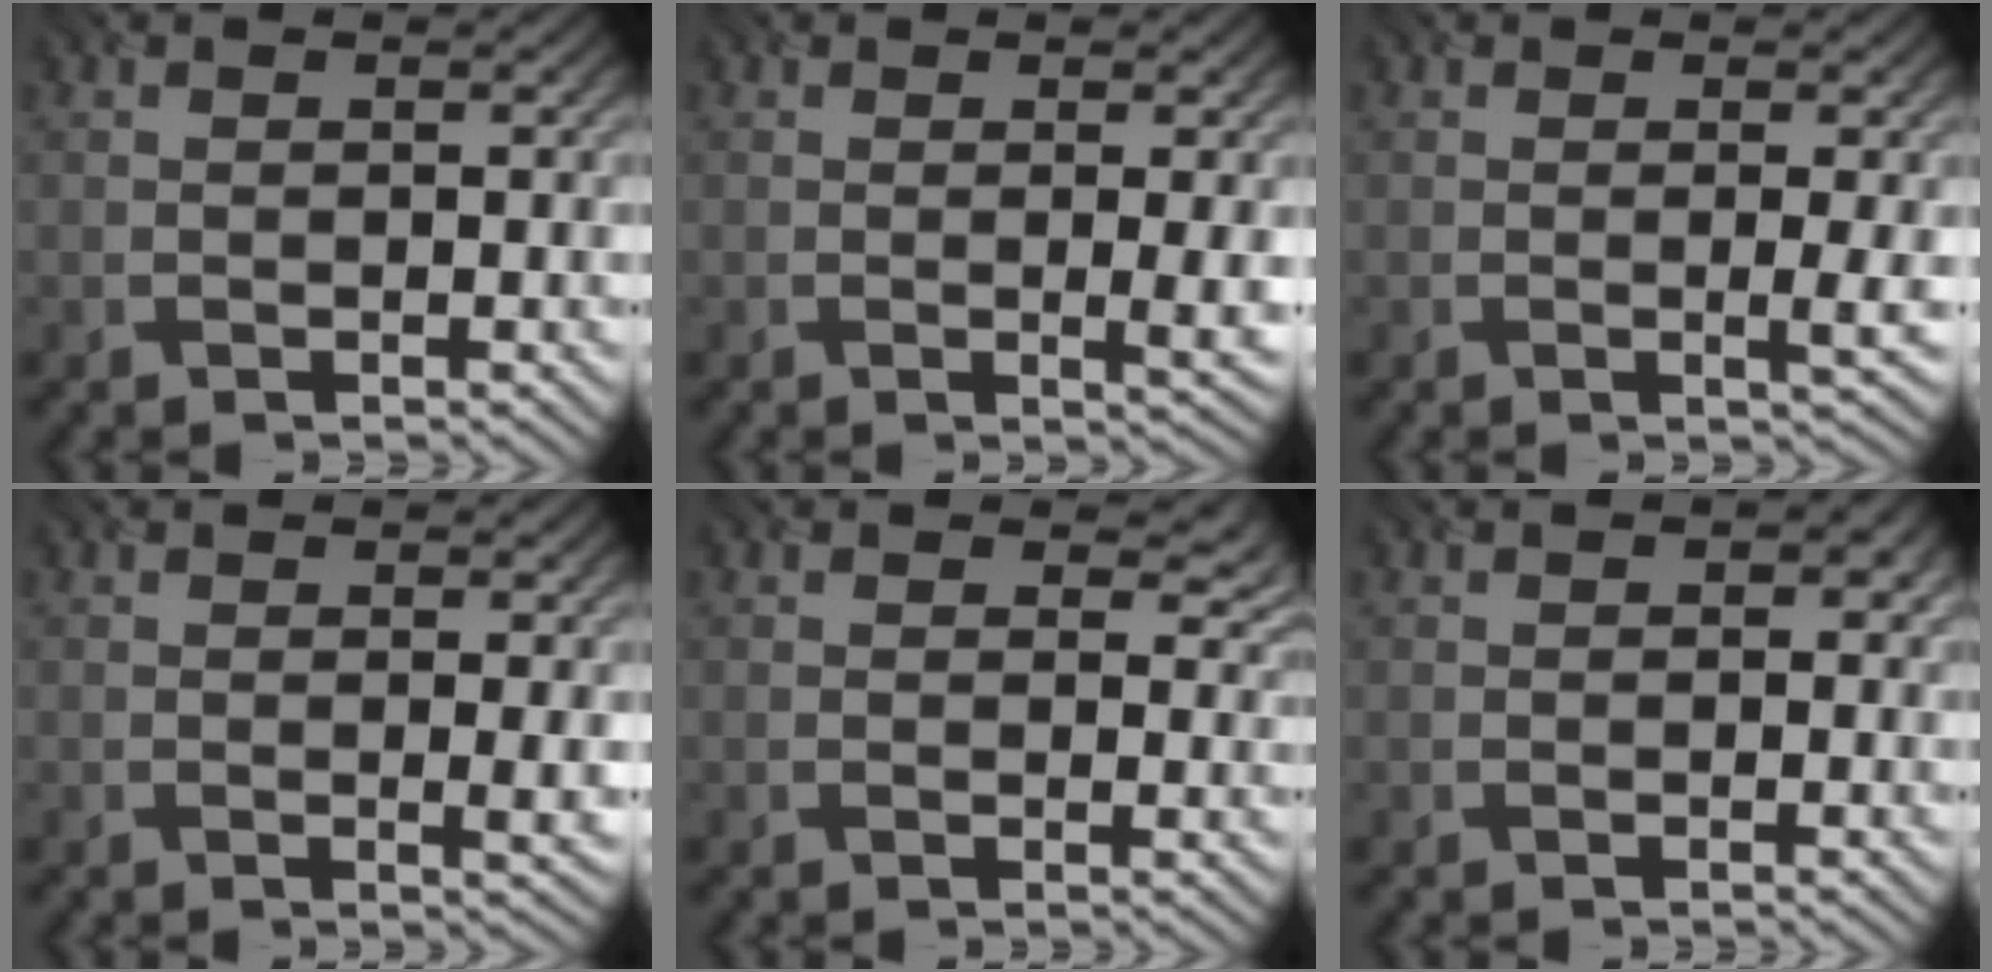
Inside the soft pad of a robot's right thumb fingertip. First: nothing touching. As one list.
[{"total": 2.0, "force": [0.2, 0.2, 2.0], "torque": [-0.037, -0.004, 0.004]}, {"total": 1.6, "force": [0.1, 0.0, 1.6], "torque": [-0.035, -0.001, -0.003]}, {"total": 1.6, "force": [0.1, 0.1, 1.6], "torque": [-0.029, -0.003, 0.000]}, {"total": 2.9, "force": [1.6, 1.8, 1.5], "torque": [-0.023, -0.010, 0.018]}, {"total": 0.8, "force": [0.0, 0.7, 0.4], "torque": [-0.004, -0.006, -0.004]}]